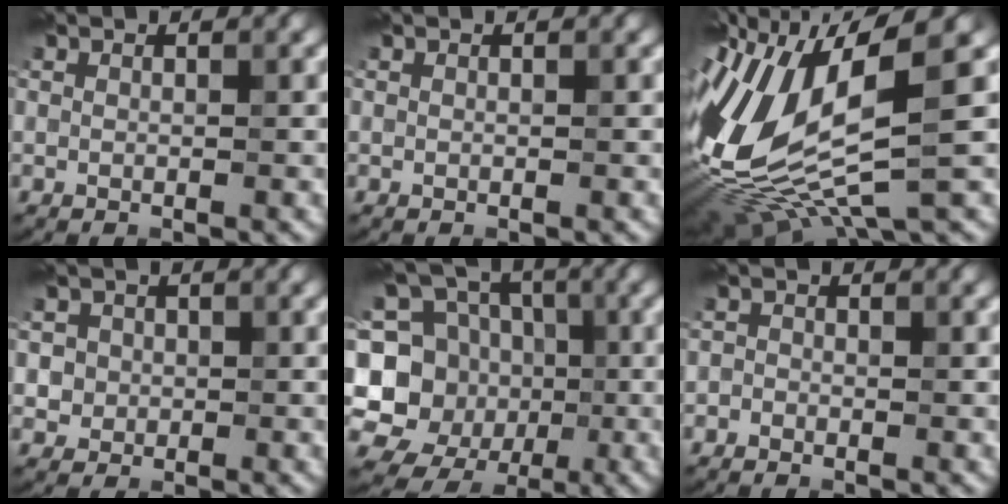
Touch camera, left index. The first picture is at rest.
{"total": 0.0}
{"total": 13.4, "force": [-0.5, 5.5, 12.1], "torque": [-0.274, -0.004, -0.007]}
{"total": 3.2, "force": [0.9, 2.9, 1.2], "torque": [-0.020, 0.008, 0.010]}
{"total": 12.4, "force": [-1.3, 11.3, 4.9], "torque": [-0.132, 0.034, -0.036]}
{"total": 0.9, "force": [-0.7, 0.6, -0.1], "torque": [0.009, -0.003, -0.022]}